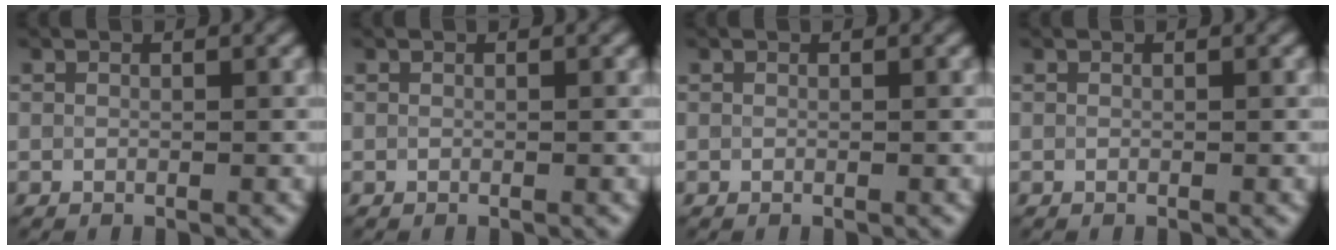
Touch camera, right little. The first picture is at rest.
{"total": 0.0}
{"total": 0.0}
{"total": 0.0}